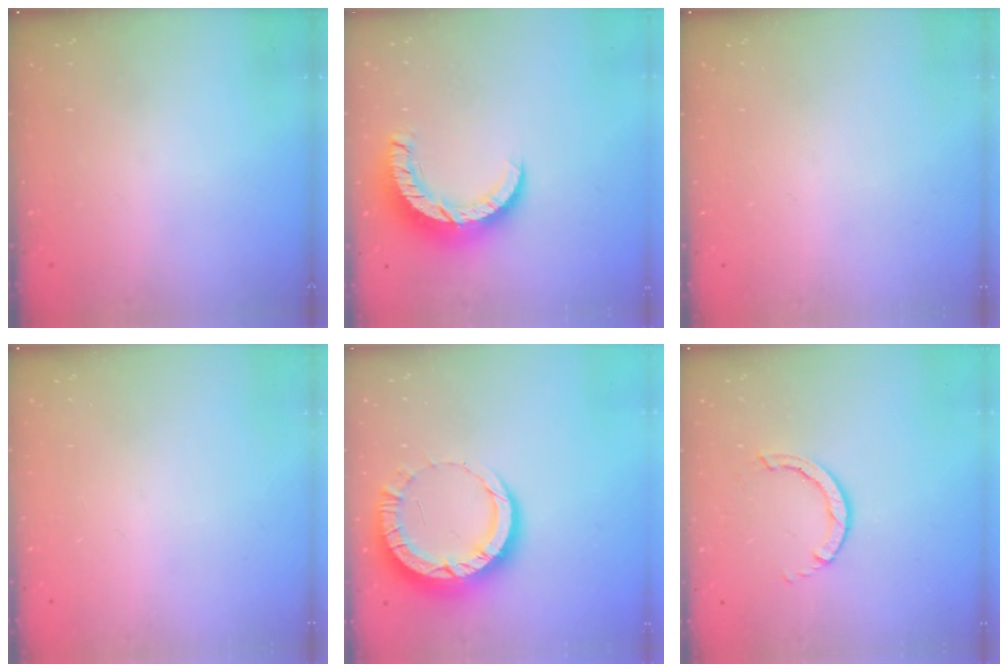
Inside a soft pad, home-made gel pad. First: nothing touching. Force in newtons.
{"total": 8.9, "press": 8.9, "slide": 0.9}
{"total": 0.0}
{"total": 0.0}
{"total": 10.4, "press": 10.4, "slide": 1.0}
{"total": 2.8, "press": 2.8, "slide": 0.3}